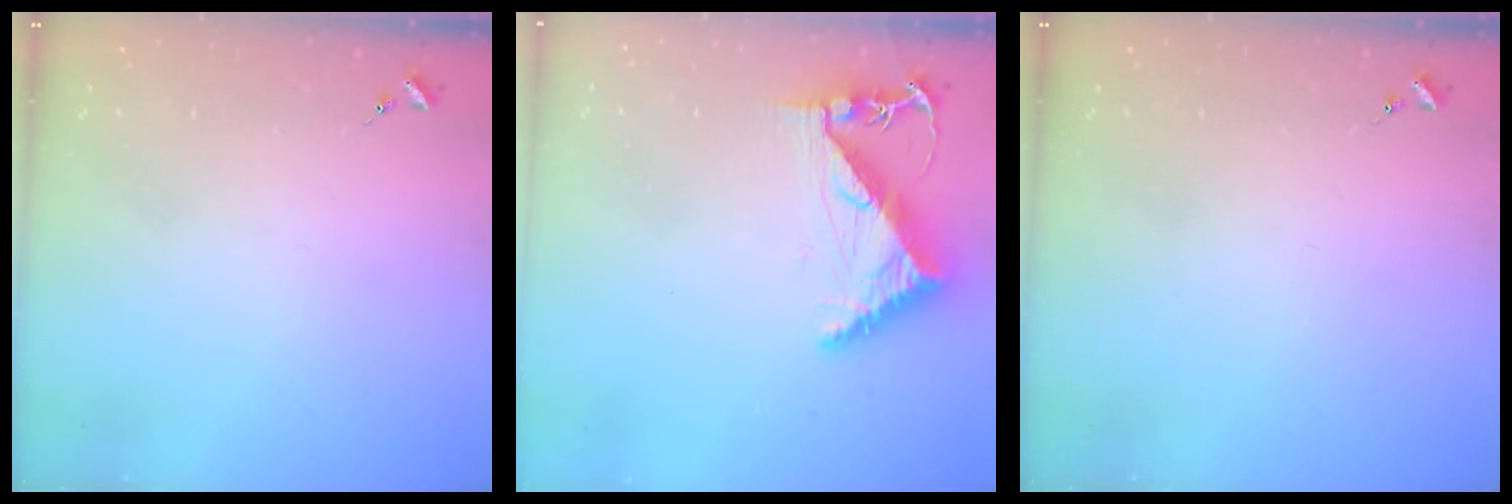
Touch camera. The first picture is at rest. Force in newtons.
{"total": 6.8, "press": 6.8, "slide": 0.9}
{"total": 0.0}